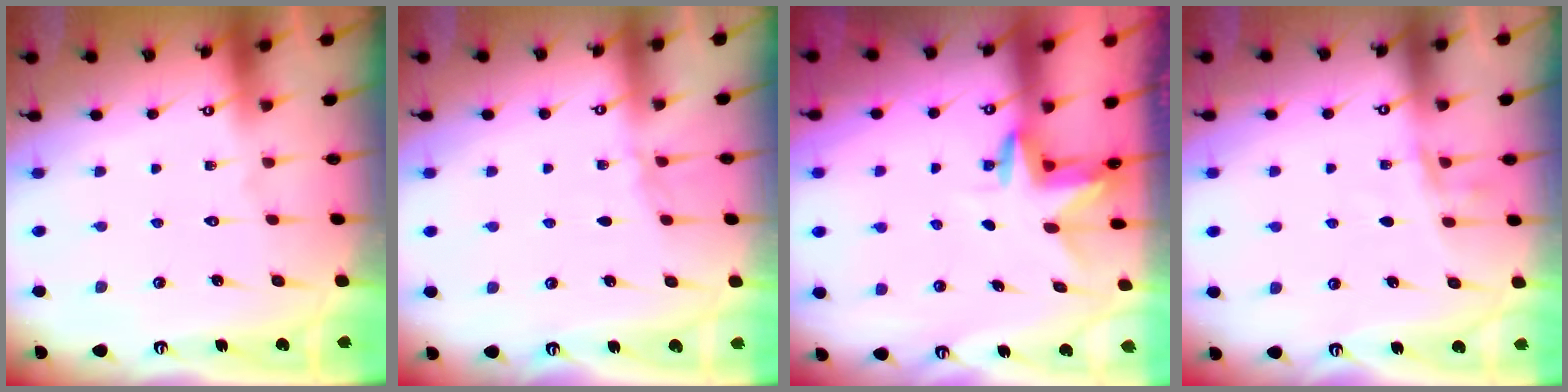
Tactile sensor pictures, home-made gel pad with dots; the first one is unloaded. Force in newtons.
{"total": 2.5, "press": 2.5, "slide": 0.5}
{"total": 3.2, "press": 3.2, "slide": 0.3}
{"total": 6.2, "press": 6.0, "slide": 1.6}